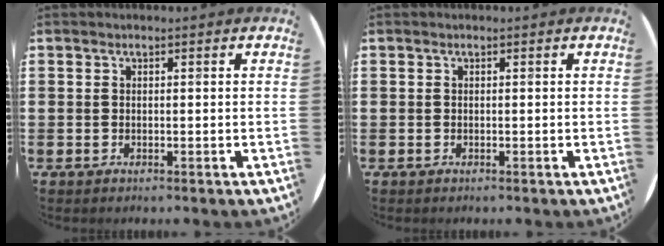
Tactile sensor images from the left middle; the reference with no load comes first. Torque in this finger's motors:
{"motor_torque": [-0.01, -0.01, 0.00, 0.01]}